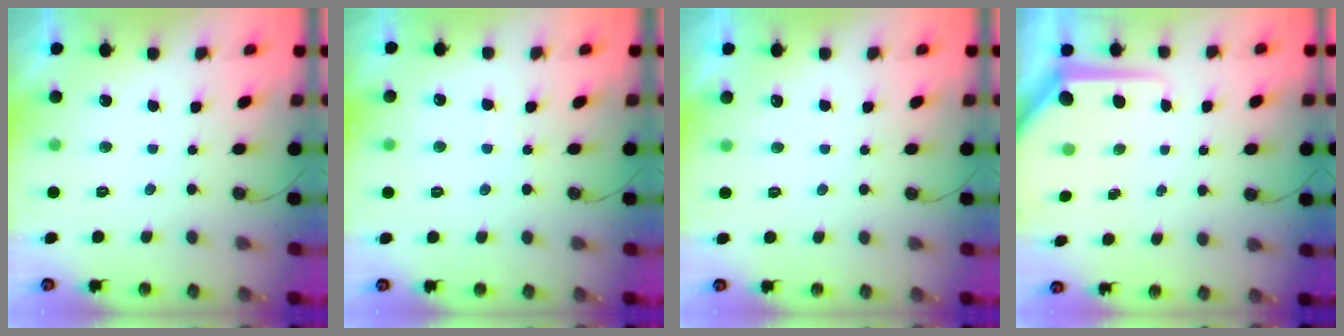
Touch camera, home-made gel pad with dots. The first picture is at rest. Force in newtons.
{"total": 3.9, "press": 3.8, "slide": 0.7}
{"total": 4.6, "press": 4.5, "slide": 0.6}
{"total": 8.7, "press": 8.7, "slide": 0.8}